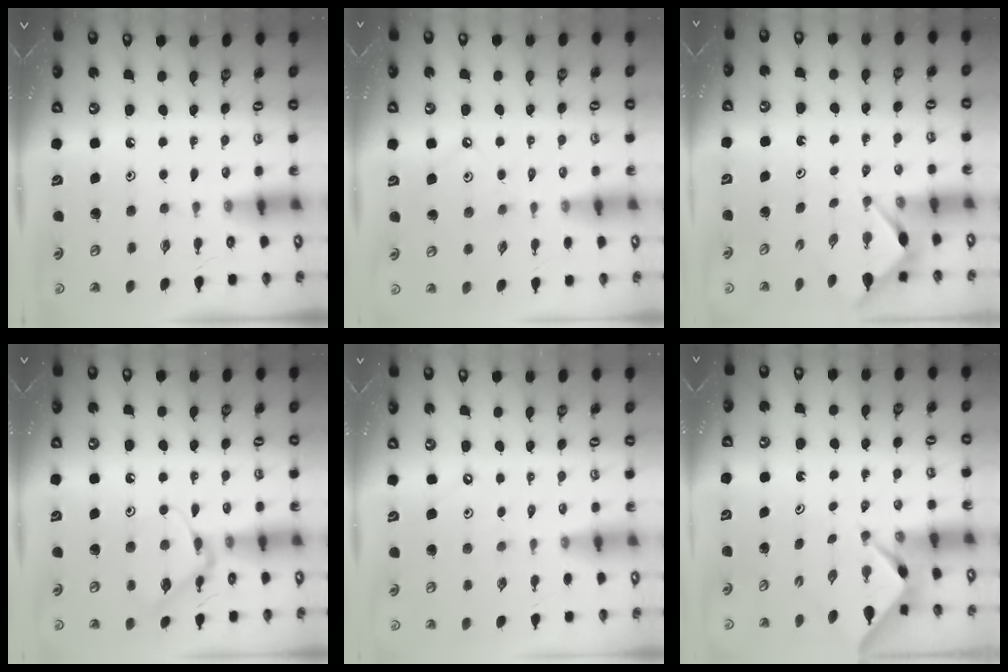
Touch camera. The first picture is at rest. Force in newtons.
{"total": 2.5, "press": 2.5, "slide": 0.4}
{"total": 3.2, "press": 3.2, "slide": 0.3}
{"total": 9.4, "press": 9.4, "slide": 0.6}
{"total": 3.4, "press": 3.4, "slide": 0.5}
{"total": 2.2, "press": 2.2, "slide": 0.2}